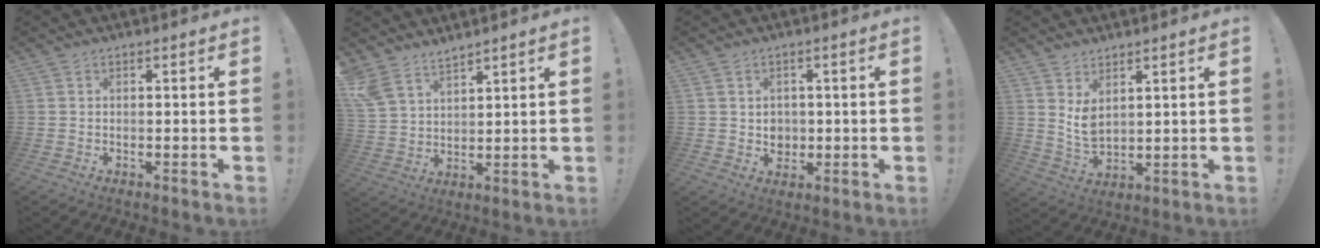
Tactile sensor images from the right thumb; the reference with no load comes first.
{"total": 8.2, "force": [6.9, 3.6, 2.6], "torque": [-0.068, -0.035, 0.141]}
{"total": 4.4, "force": [0.6, 4.2, 1.2], "torque": [-0.009, -0.007, 0.012]}
{"total": 5.6, "force": [3.5, 2.7, 3.5], "torque": [-0.064, -0.027, 0.063]}